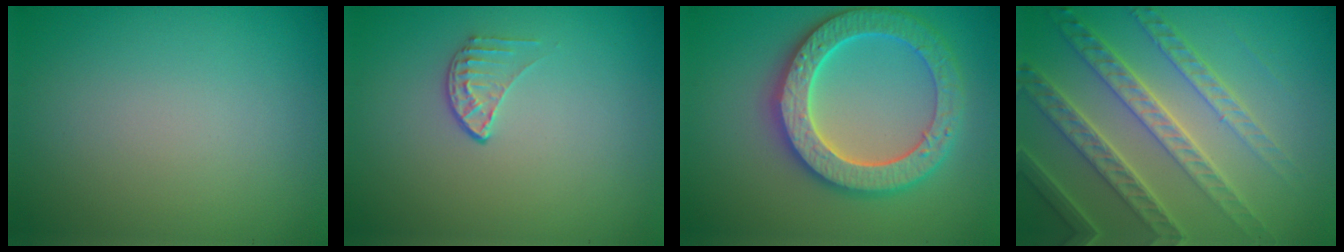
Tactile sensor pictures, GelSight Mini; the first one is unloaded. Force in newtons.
{"total": 1.4, "press": 0.9, "slide": 1.1}
{"total": 6.4, "press": 6.3, "slide": 1.4}
{"total": 6.4, "press": 5.2, "slide": 3.9}